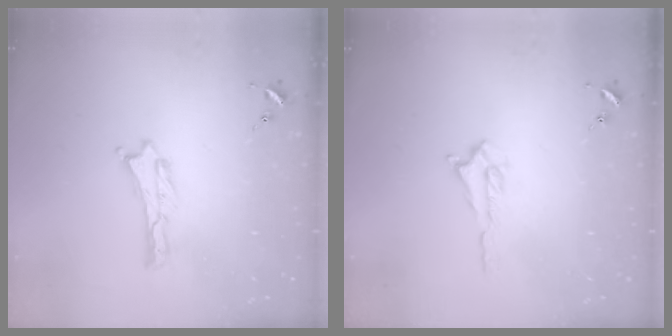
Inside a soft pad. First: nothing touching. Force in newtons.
{"total": 0.7, "press": 0.7, "slide": 0.2}